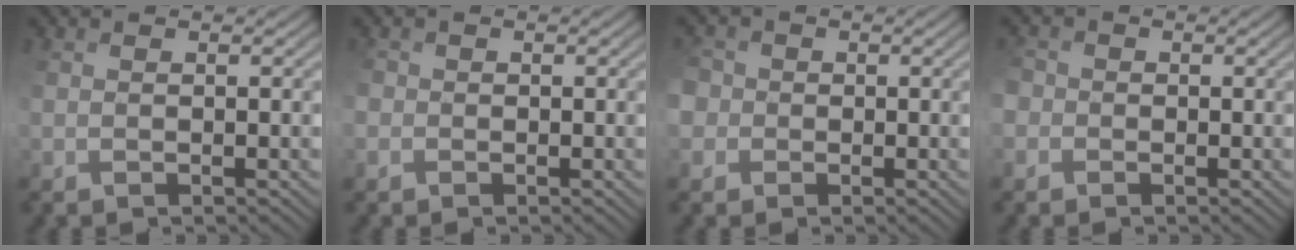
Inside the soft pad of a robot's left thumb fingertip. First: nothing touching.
{"total": 1.4, "force": [-0.4, 1.3, 0.0], "torque": [-0.006, 0.004, -0.009]}
{"total": 4.2, "force": [-1.0, 3.9, 1.2], "torque": [-0.048, 0.007, -0.031]}
{"total": 2.6, "force": [-1.2, 2.2, 0.7], "torque": [-0.021, 0.005, -0.025]}